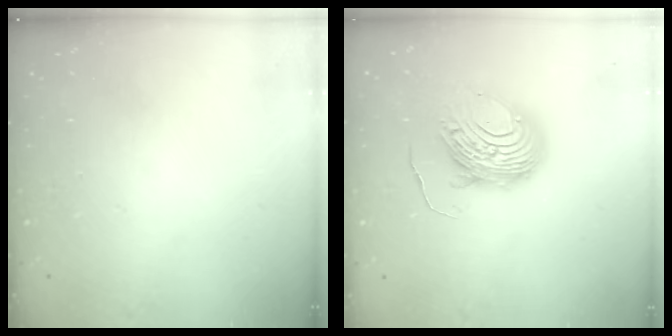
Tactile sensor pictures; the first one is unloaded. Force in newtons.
{"total": 11.8, "press": 11.7, "slide": 1.0}